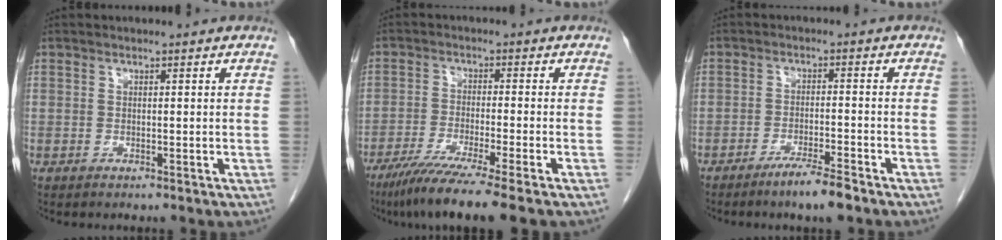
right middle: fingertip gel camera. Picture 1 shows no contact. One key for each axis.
{"total": 9.9, "fx": -7.4, "fy": -1.3, "fz": 6.4, "tx": -0.097, "ty": -0.031, "tz": -0.118}
{"total": 4.8, "fx": -3.6, "fy": 0.0, "fz": 3.2, "tx": -0.056, "ty": -0.008, "tz": -0.064}